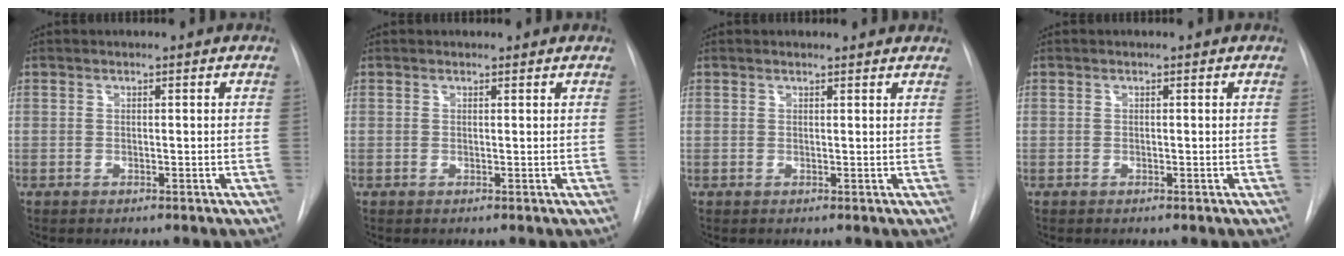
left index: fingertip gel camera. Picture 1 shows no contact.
{"total": 0.5, "force": [0.5, 0.2, 0.0], "torque": [-0.005, 0.001, 0.005]}
{"total": 3.0, "force": [2.9, 0.6, 0.4], "torque": [-0.012, 0.007, 0.023]}
{"total": 0.0}